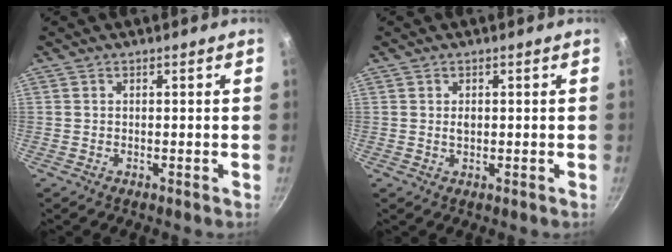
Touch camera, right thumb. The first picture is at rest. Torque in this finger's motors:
{"motor_torque": [0.50, 0.32, 0.27, 0.00, -0.02]}